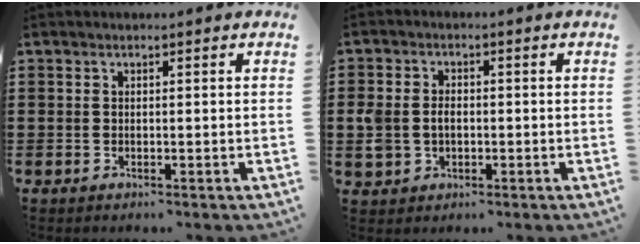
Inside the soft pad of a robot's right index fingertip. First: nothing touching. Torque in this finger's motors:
{"motor_torque": [0.70, -0.25, 0.41, 0.06]}